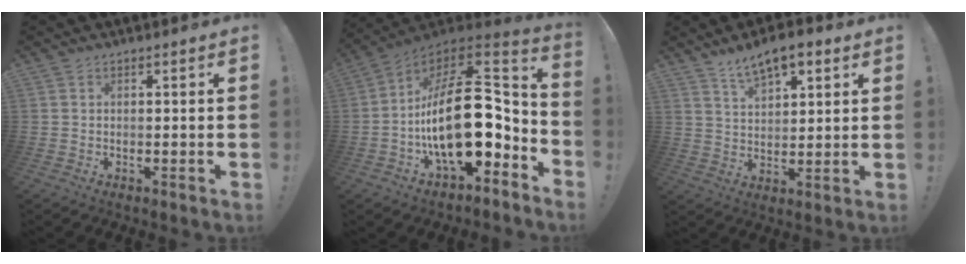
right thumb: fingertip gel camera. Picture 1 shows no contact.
{"total": 28.3, "force": [-2.3, 15.0, 23.9], "torque": [-0.420, 0.016, -0.026]}
{"total": 9.4, "force": [6.3, 4.5, 5.4], "torque": [-0.085, -0.026, 0.117]}